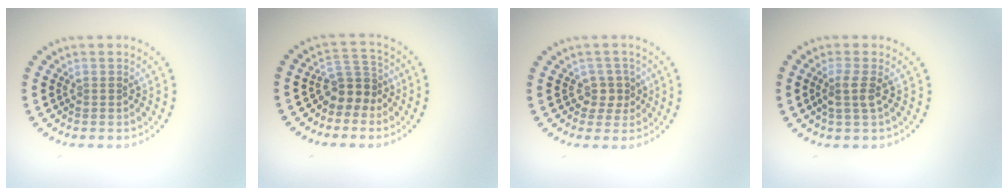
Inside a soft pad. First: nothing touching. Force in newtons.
{"total": 2.9, "press": 2.4, "slide": 1.7}
{"total": 1.9, "press": 1.5, "slide": 1.2}
{"total": 1.9, "press": 1.5, "slide": 1.1}